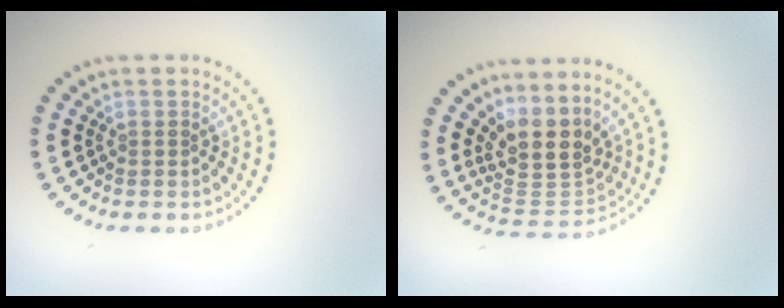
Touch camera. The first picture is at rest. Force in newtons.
{"total": 4.2, "press": 3.4, "slide": 2.5}